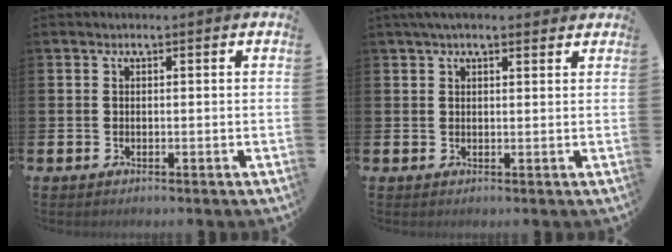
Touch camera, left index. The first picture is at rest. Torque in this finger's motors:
{"motor_torque": [1.06, -1.08, 0.80, 0.20]}